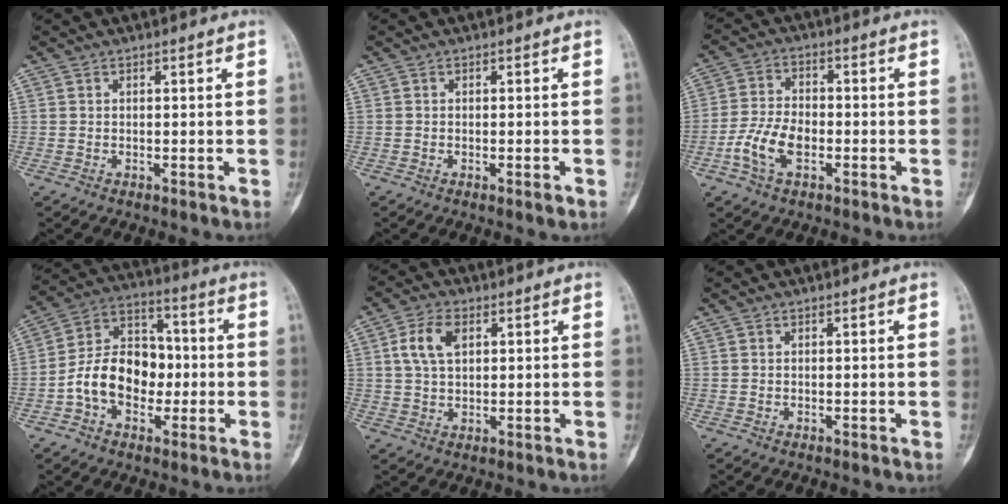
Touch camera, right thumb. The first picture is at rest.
{"total": 1.0, "force": [-0.6, 0.1, 0.8], "torque": [-0.012, -0.003, -0.008]}
{"total": 8.0, "force": [-2.9, 4.5, 6.0], "torque": [-0.120, 0.018, -0.061]}
{"total": 14.0, "force": [-2.6, 10.0, 9.4], "torque": [-0.131, 0.045, -0.053]}
{"total": 6.8, "force": [2.0, 4.1, 5.0], "torque": [-0.097, 0.006, 0.038]}
{"total": 0.0}